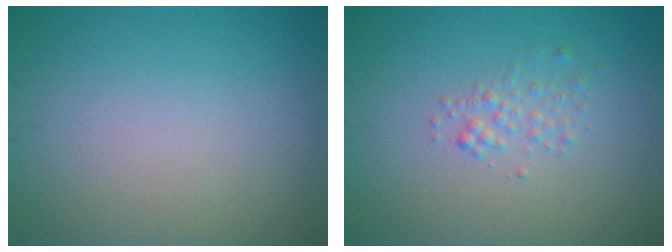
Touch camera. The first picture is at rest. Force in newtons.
{"total": 1.5, "press": 1.5, "slide": 0.1}